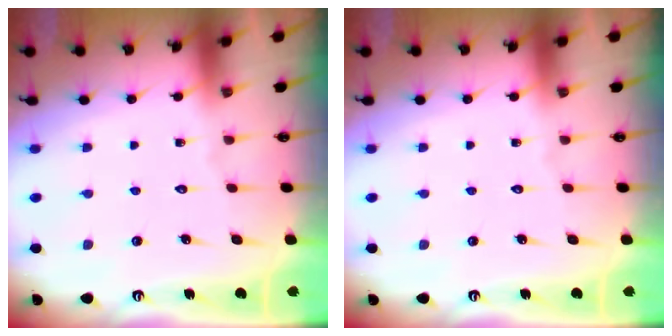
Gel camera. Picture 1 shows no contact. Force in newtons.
{"total": 0.0}